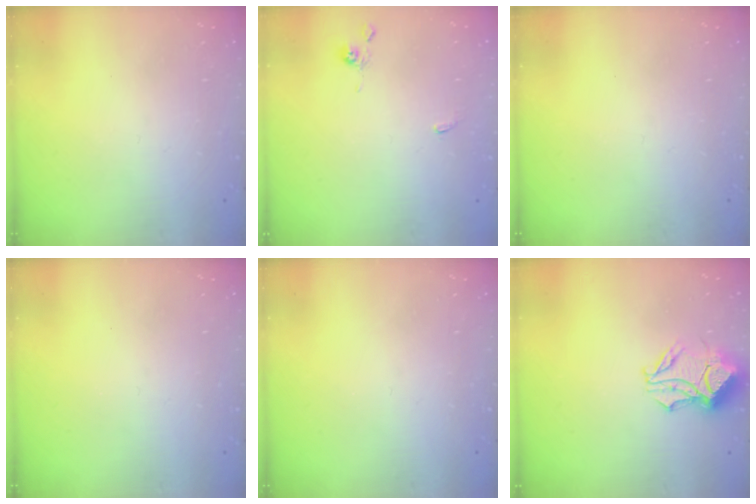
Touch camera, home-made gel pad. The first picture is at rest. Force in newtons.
{"total": 0.7, "press": 0.5, "slide": 0.5}
{"total": 0.0}
{"total": 0.0}
{"total": 0.0}
{"total": 13.1, "press": 13.1, "slide": 0.2}